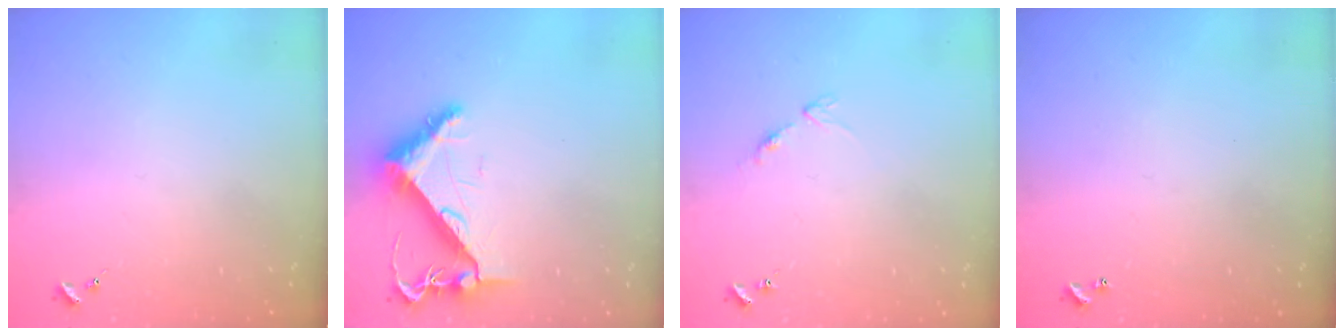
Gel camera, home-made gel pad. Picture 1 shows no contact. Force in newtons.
{"total": 8.3, "press": 8.2, "slide": 1.0}
{"total": 7.8, "press": 7.8, "slide": 0.6}
{"total": 1.0, "press": 1.0, "slide": 0.2}